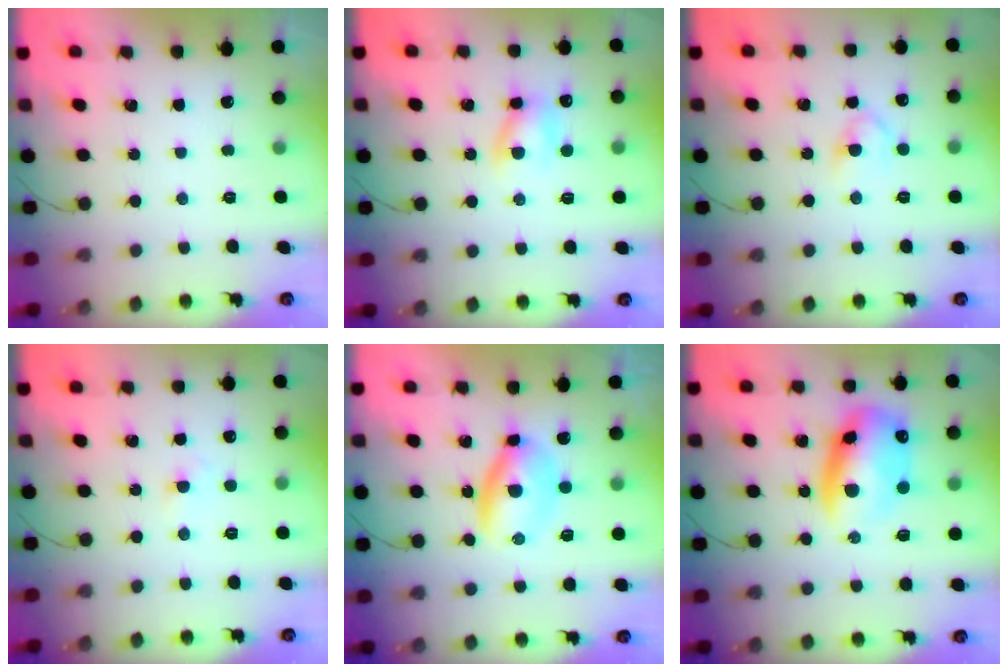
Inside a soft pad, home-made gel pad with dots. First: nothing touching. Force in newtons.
{"total": 7.2, "press": 7.0, "slide": 1.7}
{"total": 3.8, "press": 3.6, "slide": 1.2}
{"total": 1.9, "press": 1.6, "slide": 1.0}
{"total": 5.7, "press": 5.6, "slide": 1.1}
{"total": 13.1, "press": 12.7, "slide": 3.2}